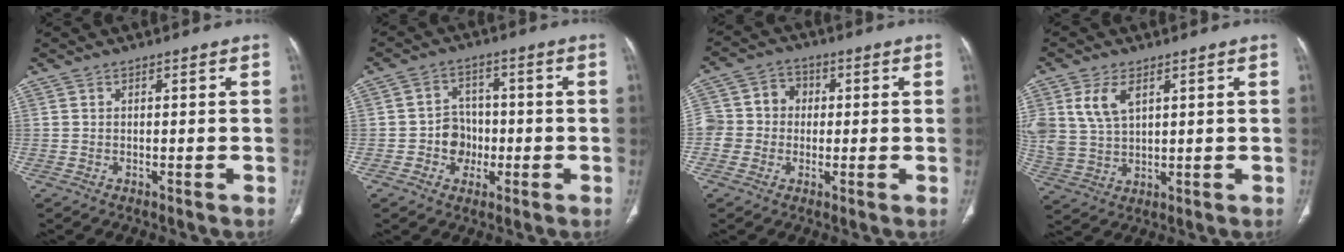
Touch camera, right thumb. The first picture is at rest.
{"total": 6.1, "force": [-1.5, 5.5, 2.2], "torque": [0.000, 0.019, -0.029]}
{"total": 8.0, "force": [-0.1, 7.5, 2.8], "torque": [-0.023, 0.026, -0.010]}
{"total": 8.4, "force": [3.5, 4.9, 5.8], "torque": [-0.120, -0.007, 0.080]}